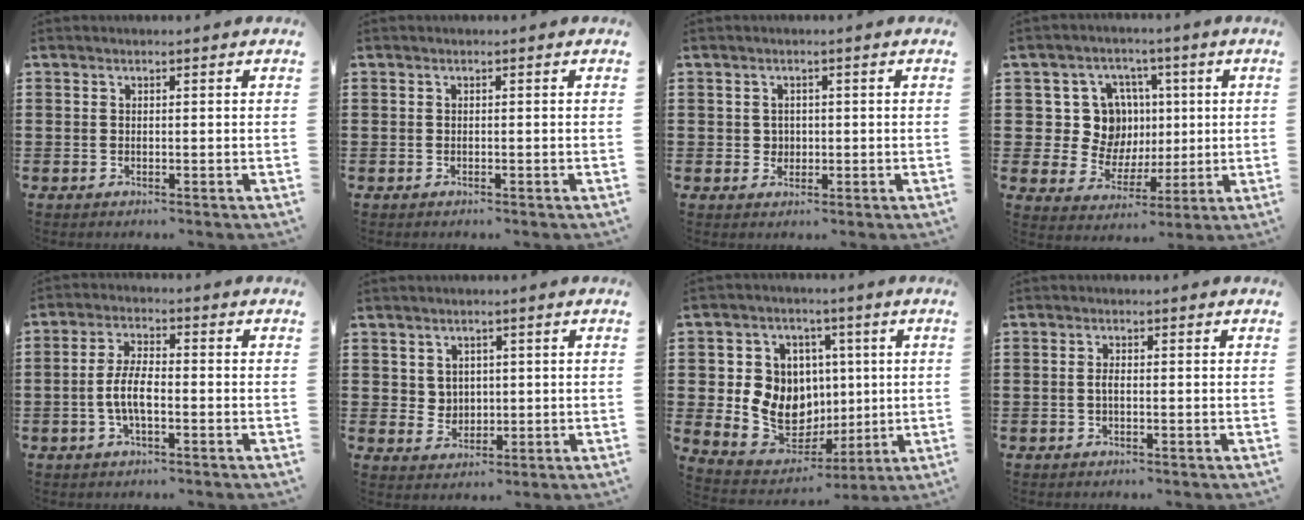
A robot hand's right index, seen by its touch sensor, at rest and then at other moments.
{"total": 0.0}
{"total": 1.6, "force": [0.1, 1.6, 0.4], "torque": [-0.013, 0.008, 0.000]}
{"total": 10.1, "force": [1.7, 9.2, 3.7], "torque": [-0.081, 0.006, 0.039]}
{"total": 5.3, "force": [-1.3, 1.9, 4.8], "torque": [-0.110, -0.002, -0.032]}
{"total": 2.9, "force": [1.5, 2.4, 0.4], "torque": [-0.019, 0.010, 0.028]}
{"total": 10.8, "force": [0.3, 9.8, 4.6], "torque": [-0.132, -0.005, 0.014]}
{"total": 1.3, "force": [-0.3, 0.4, 1.2], "torque": [-0.031, -0.004, -0.008]}